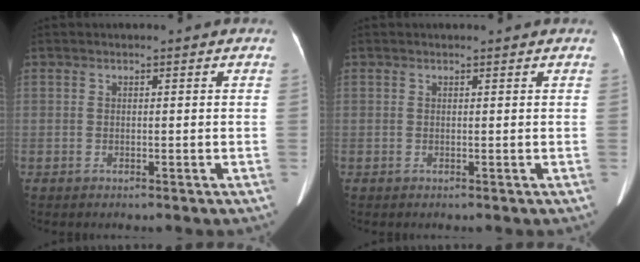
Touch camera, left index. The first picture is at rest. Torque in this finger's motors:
{"motor_torque": [0.01, -0.13, -0.02, -0.01]}